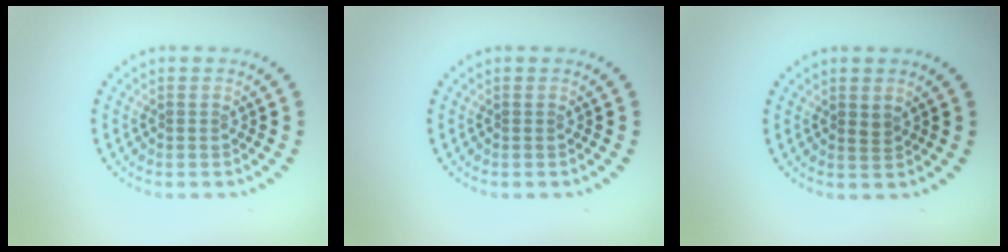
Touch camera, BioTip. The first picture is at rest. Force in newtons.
{"total": 0.0}
{"total": 0.8, "press": 0.7, "slide": 0.4}